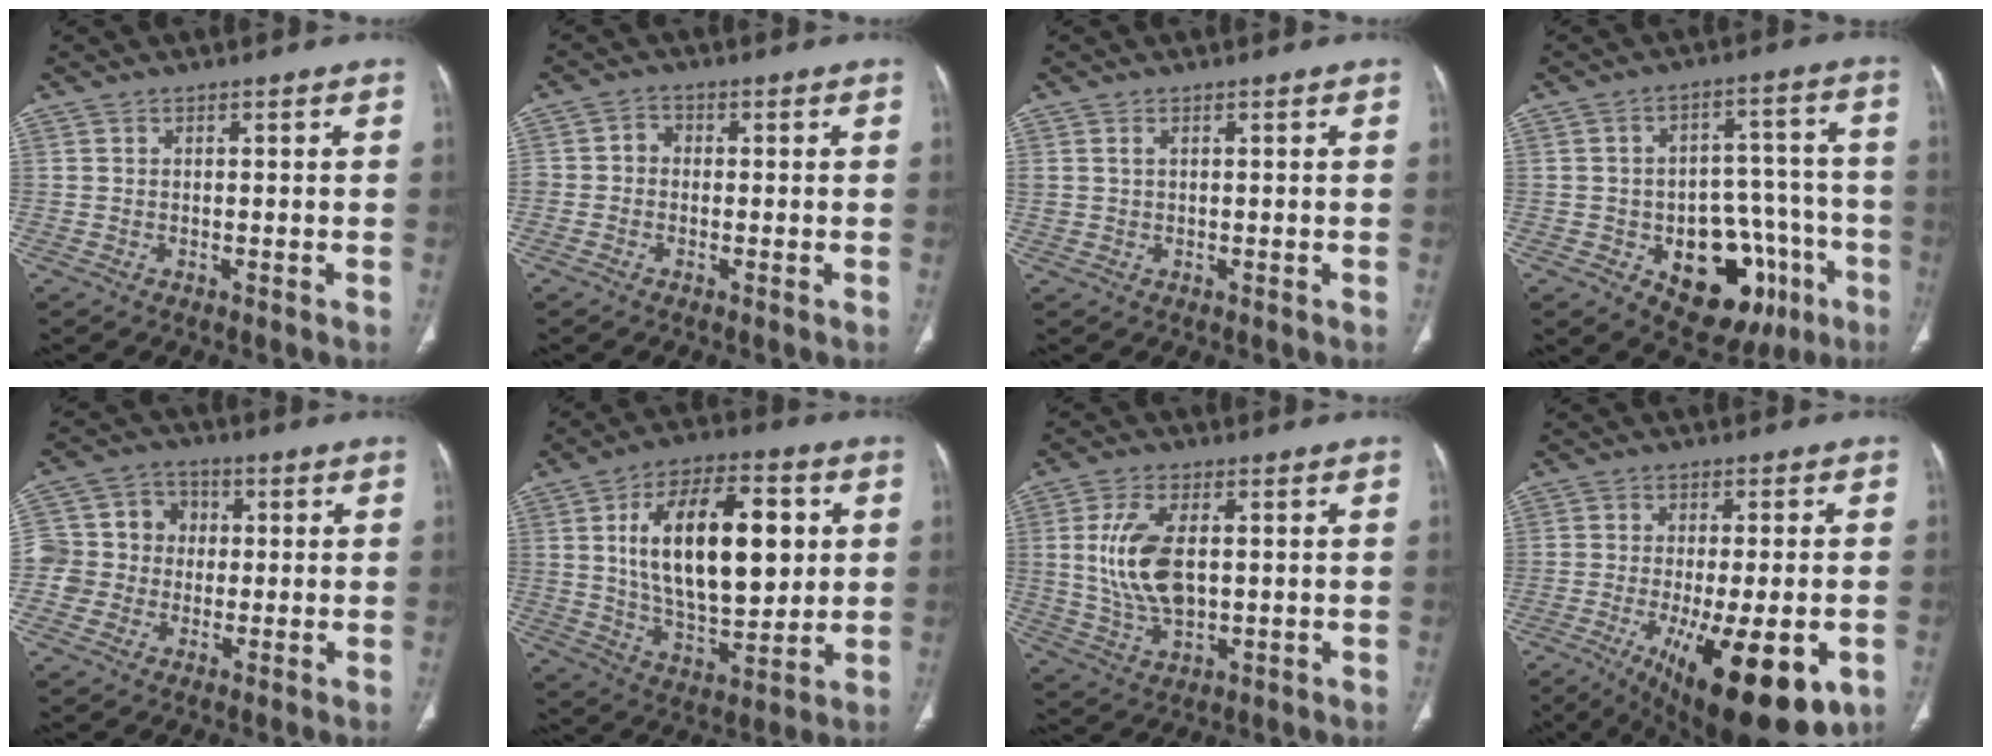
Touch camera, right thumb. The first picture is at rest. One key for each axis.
{"total": 2.5, "fx": -0.4, "fy": 2.2, "fz": 1.1, "tx": -0.005, "ty": 0.010, "tz": -0.015}
{"total": 1.2, "fx": 0.5, "fy": 0.7, "fz": 0.8, "tx": -0.022, "ty": 0.003, "tz": 0.016}
{"total": 19.4, "fx": -7.7, "fy": 11.7, "fz": 13.3, "tx": -0.139, "ty": 0.050, "tz": -0.091}
{"total": 10.0, "fx": -0.3, "fy": 9.5, "fz": 3.0, "tx": -0.024, "ty": 0.029, "tz": -0.010}
{"total": 22.6, "fx": 4.4, "fy": 11.2, "fz": 19.1, "tx": -0.283, "ty": -0.010, "tz": 0.074}
{"total": 11.5, "fx": 1.2, "fy": 6.2, "fz": 9.6, "tx": -0.195, "ty": -0.008, "tz": 0.032}
{"total": 20.6, "fx": -8.2, "fy": 7.2, "fz": 17.5, "tx": -0.233, "ty": -0.021, "tz": -0.106}